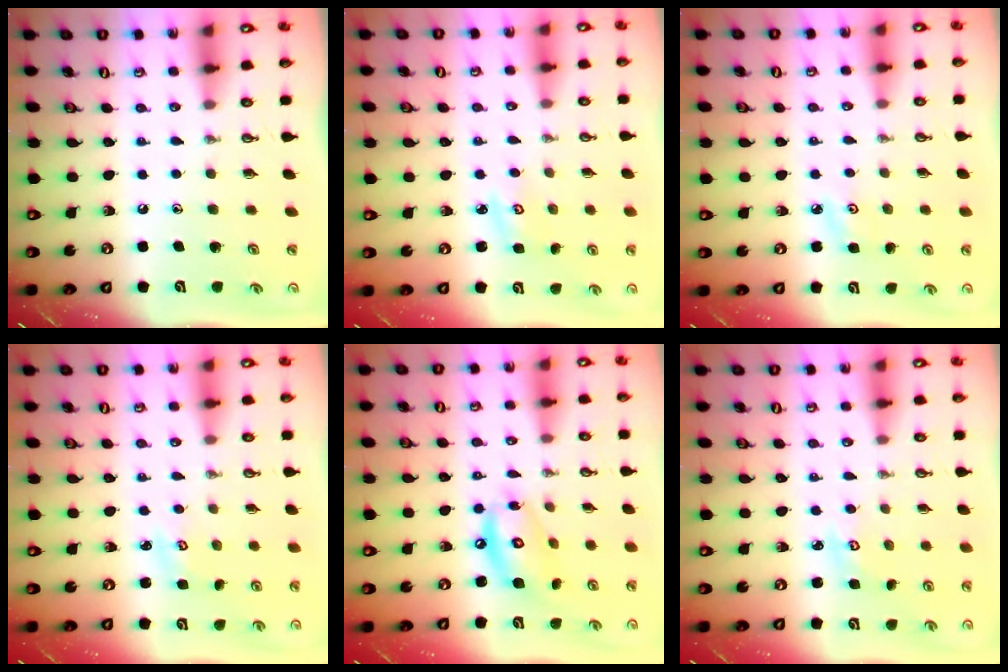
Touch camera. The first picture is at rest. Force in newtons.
{"total": 3.2, "press": 3.2, "slide": 0.4}
{"total": 3.1, "press": 3.0, "slide": 0.4}
{"total": 2.5, "press": 2.5, "slide": 0.3}
{"total": 11.5, "press": 11.5, "slide": 0.8}
{"total": 2.8, "press": 2.8, "slide": 0.3}